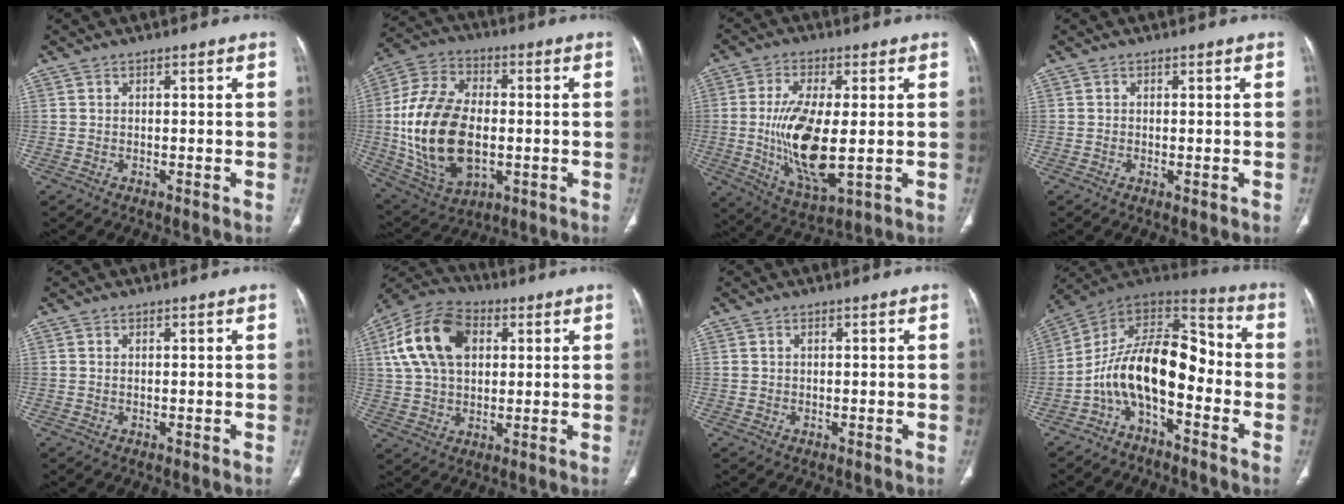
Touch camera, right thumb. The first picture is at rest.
{"total": 21.8, "force": [-1.5, 13.2, 17.2], "torque": [-0.330, 0.005, -0.012]}
{"total": 15.1, "force": [-0.9, 5.8, 13.9], "torque": [-0.271, -0.022, -0.006]}
{"total": 0.9, "force": [-0.2, 0.3, 0.8], "torque": [-0.018, -0.004, -0.003]}
{"total": 0.0}
{"total": 16.6, "force": [4.6, 10.8, 11.8], "torque": [-0.212, 0.013, 0.079]}
{"total": 0.7, "force": [0.3, 0.5, 0.4], "torque": [-0.005, 0.002, 0.006]}
{"total": 15.9, "force": [-4.4, 8.0, 13.0], "torque": [-0.201, 0.091, -0.087]}